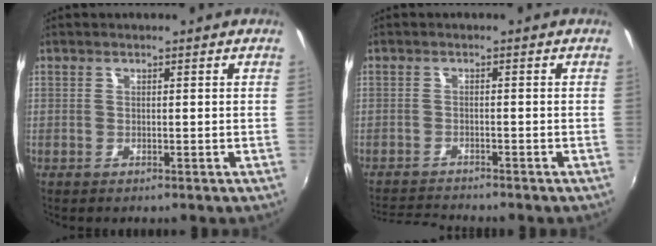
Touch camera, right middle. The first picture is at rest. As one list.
[{"total": 4.6, "force": [-4.6, 0.1, 0.7], "torque": [-0.034, -0.009, -0.084]}]